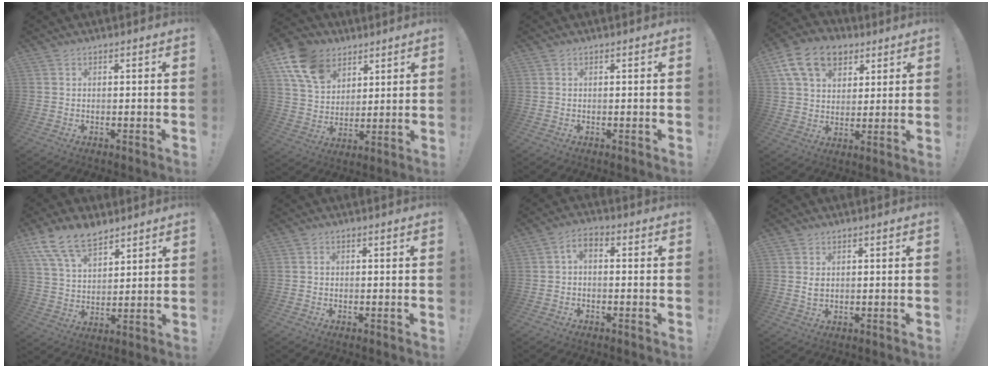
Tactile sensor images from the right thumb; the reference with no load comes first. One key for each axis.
{"total": 14.8, "fx": 8.0, "fy": 10.5, "fz": 6.8, "tx": -0.125, "ty": -0.031, "tz": 0.159}
{"total": 0.0}
{"total": 16.0, "fx": 7.8, "fy": 11.2, "fz": 8.4, "tx": -0.138, "ty": -0.029, "tz": 0.149}
{"total": 13.5, "fx": 9.6, "fy": 6.8, "fz": 6.6, "tx": -0.126, "ty": -0.049, "tz": 0.183}
{"total": 0.7, "fx": -0.3, "fy": 0.6, "fz": 0.1, "tx": -0.006, "ty": 0.004, "tz": -0.005}
{"total": 3.2, "fx": -0.9, "fy": 1.7, "fz": 2.6, "tx": -0.055, "ty": 0.006, "tz": -0.018}
{"total": 2.1, "fx": 0.7, "fy": 1.5, "fz": 1.3, "tx": -0.020, "ty": 0.000, "tz": 0.012}